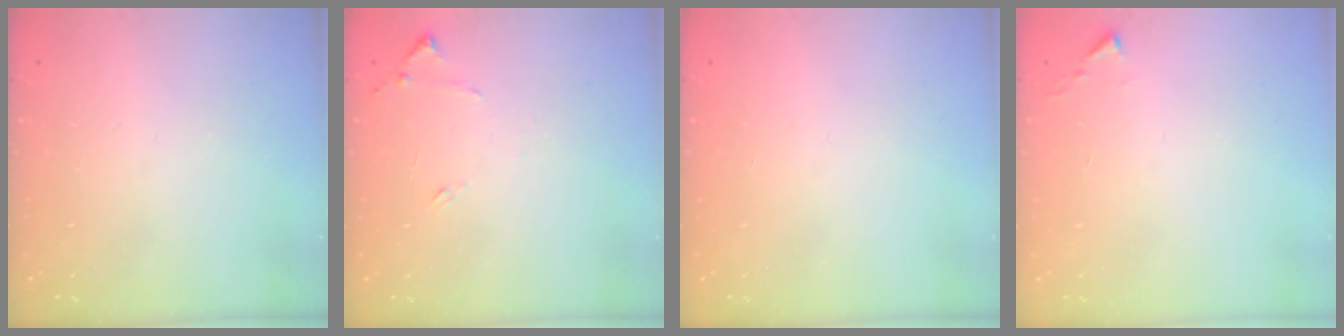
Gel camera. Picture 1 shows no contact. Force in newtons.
{"total": 8.0, "press": 8.0, "slide": 0.7}
{"total": 0.0}
{"total": 1.1, "press": 1.1, "slide": 0.1}